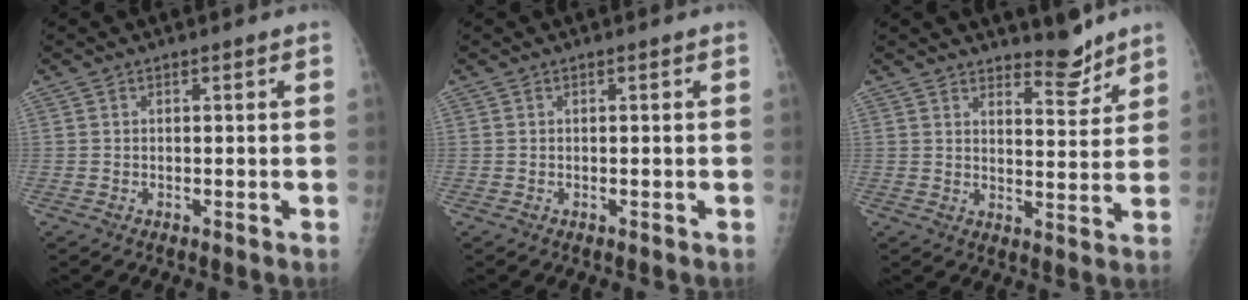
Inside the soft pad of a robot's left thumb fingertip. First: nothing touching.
{"total": 0.0}
{"total": 5.7, "force": [5.1, 1.6, 2.0], "torque": [-0.010, -0.048, 0.082]}